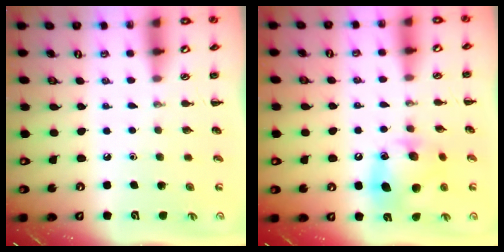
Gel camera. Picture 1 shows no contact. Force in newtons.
{"total": 12.3, "press": 12.2, "slide": 1.6}